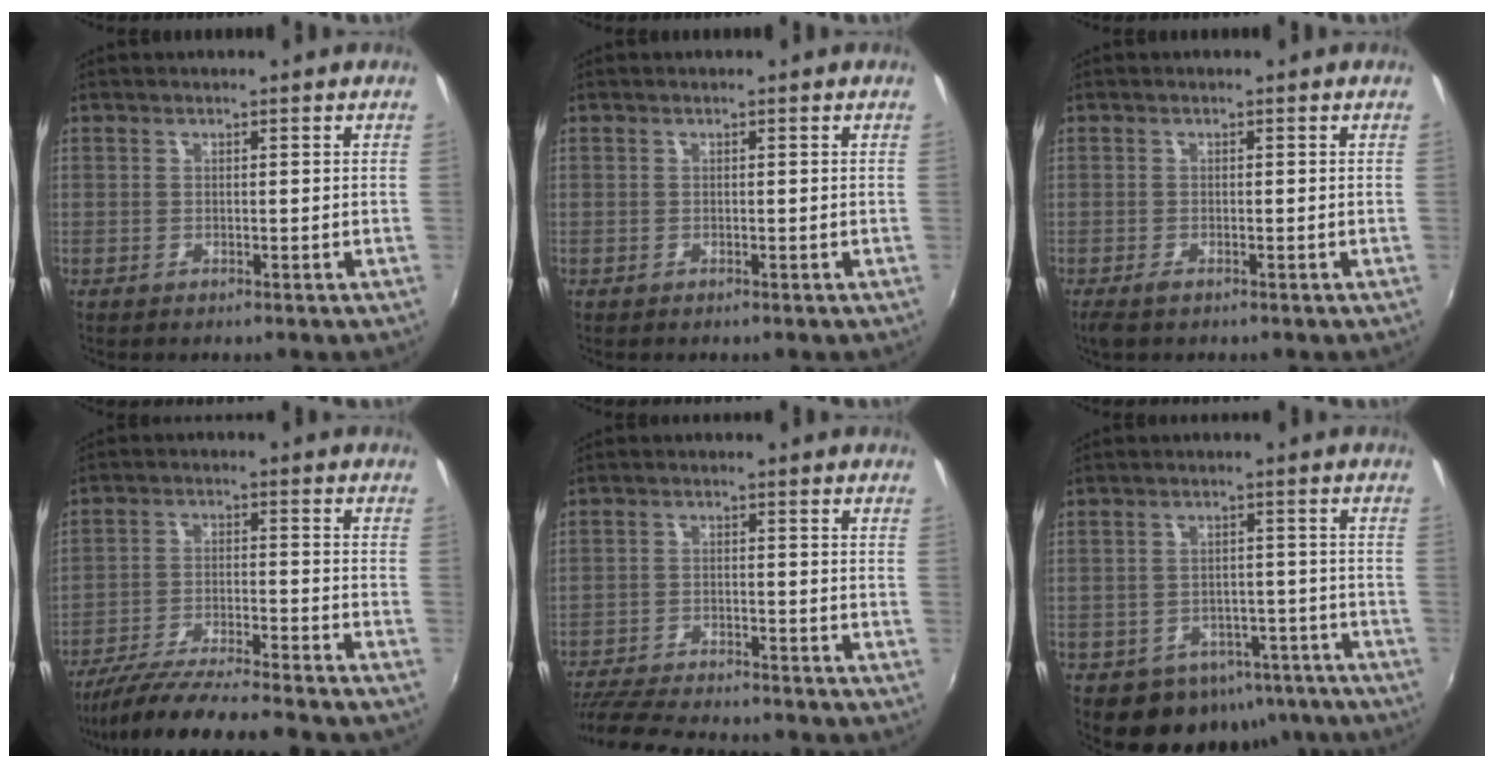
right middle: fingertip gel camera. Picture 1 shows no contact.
{"total": 0.0}
{"total": 2.0, "force": [-1.4, 0.5, 1.3], "torque": [-0.025, -0.008, -0.024]}
{"total": 17.0, "force": [-15.2, 0.2, 7.6], "torque": [-0.152, -0.033, -0.243]}
{"total": 14.0, "force": [-12.5, 2.2, 5.8], "torque": [-0.132, -0.024, -0.200]}
{"total": 12.9, "force": [-8.2, 8.8, 4.6], "torque": [-0.096, 0.020, -0.080]}